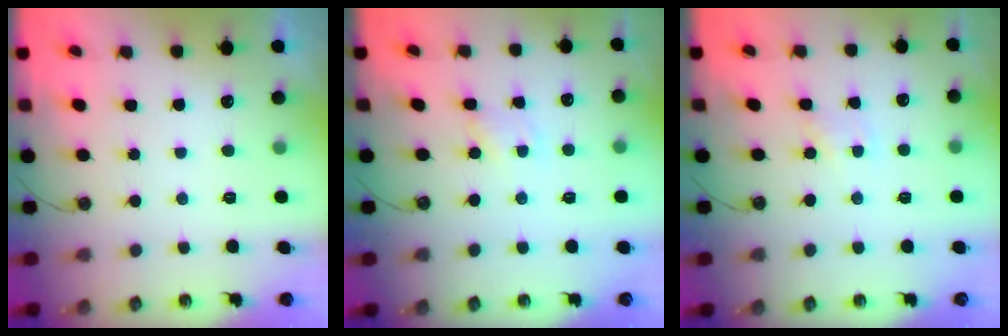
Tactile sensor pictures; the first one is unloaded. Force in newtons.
{"total": 1.9, "press": 1.9, "slide": 0.2}
{"total": 2.0, "press": 2.0, "slide": 0.2}